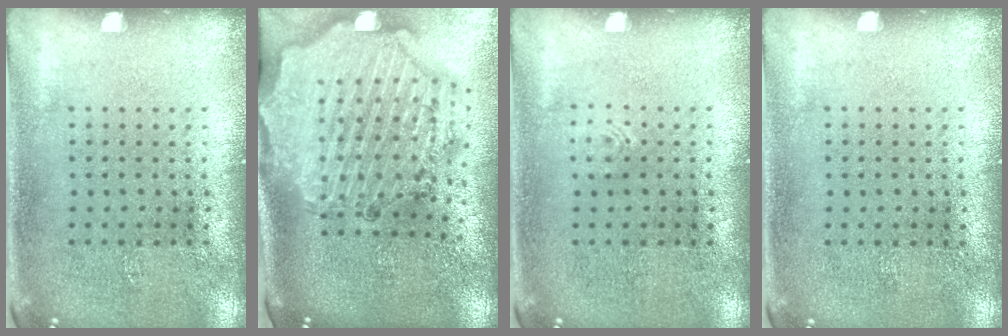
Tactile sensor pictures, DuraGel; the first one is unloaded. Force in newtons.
{"total": 2.9, "press": 2.6, "slide": 1.2}
{"total": 0.5, "press": 0.5, "slide": 0.1}
{"total": 0.0}